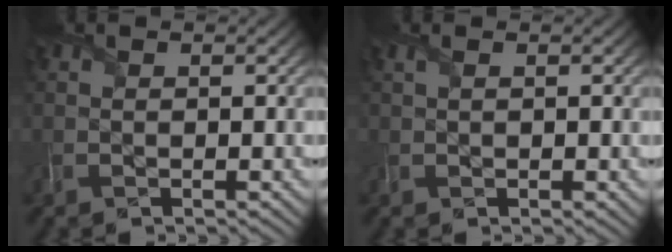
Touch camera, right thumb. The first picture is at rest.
{"total": 0.7, "force": [0.3, 0.3, 0.5], "torque": [-0.013, 0.003, 0.008]}